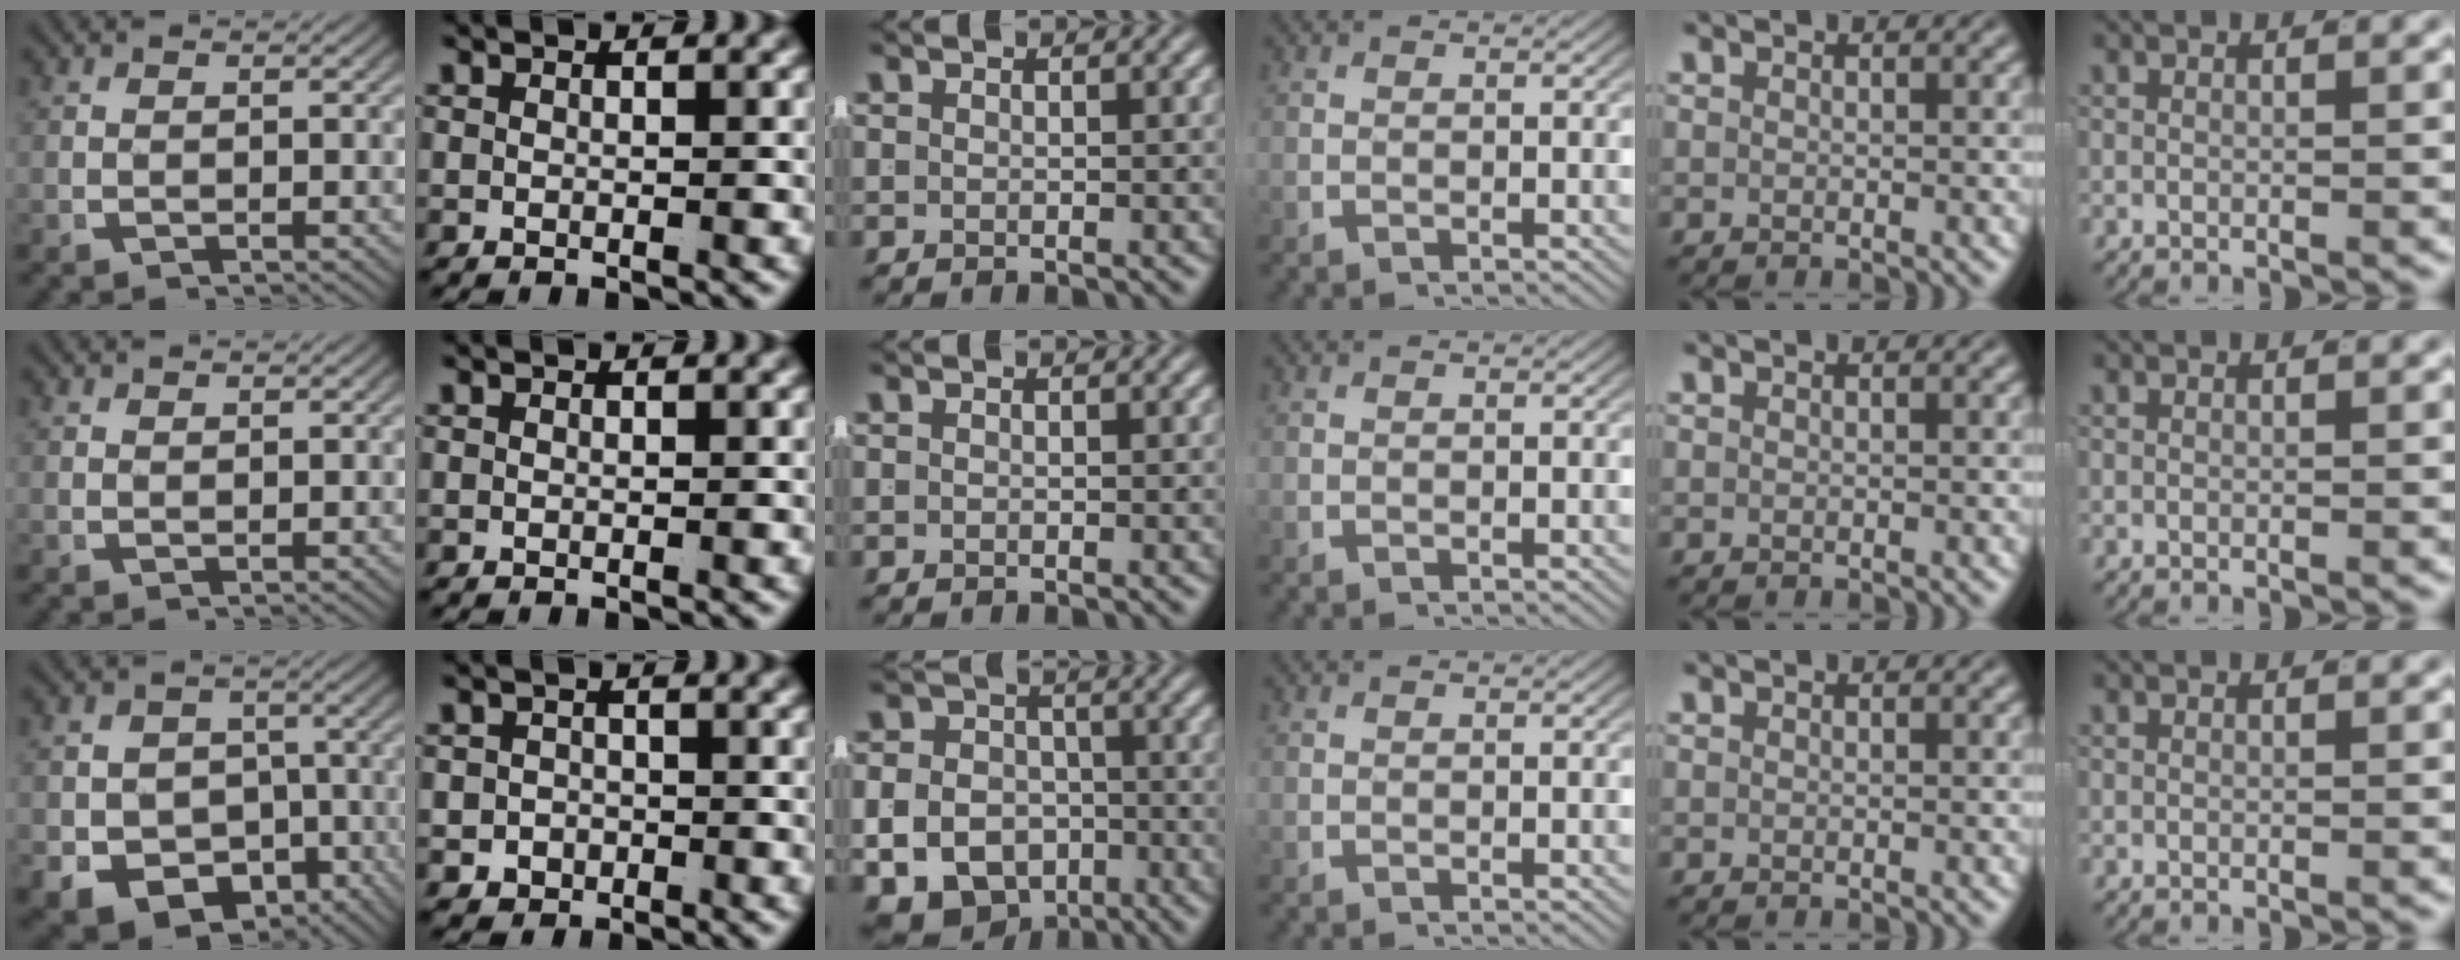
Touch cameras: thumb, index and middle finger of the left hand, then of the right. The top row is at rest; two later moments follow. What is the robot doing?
{"motion": "lift_and_place", "object": "shirt"}